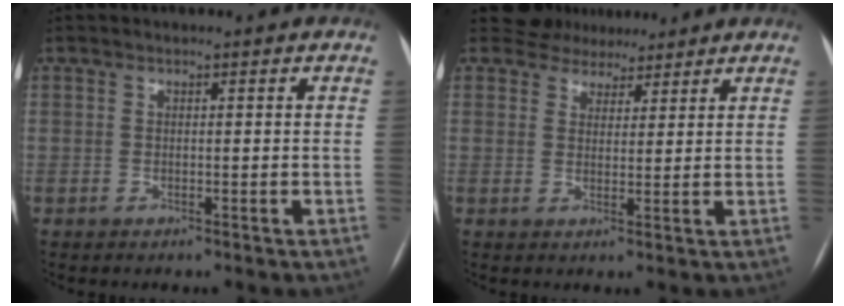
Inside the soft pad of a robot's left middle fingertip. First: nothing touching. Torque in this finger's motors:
{"motor_torque": [-0.18, -0.60, 0.04, -0.01]}